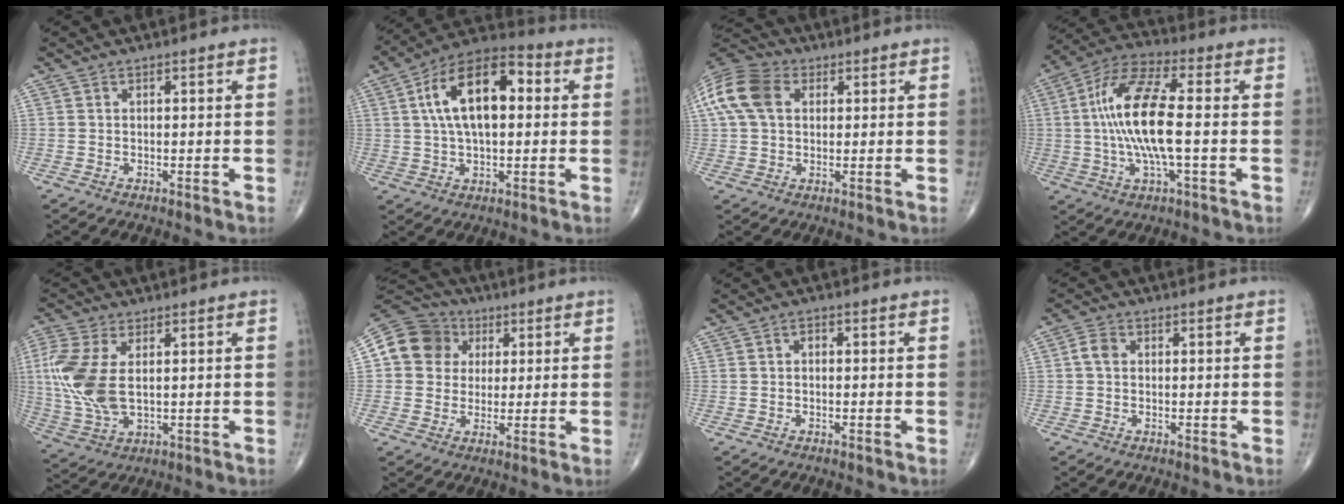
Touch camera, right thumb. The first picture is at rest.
{"total": 16.5, "force": [3.1, 8.2, 14.0], "torque": [-0.236, 0.026, 0.044]}
{"total": 13.0, "force": [3.5, 9.2, 8.5], "torque": [-0.180, 0.022, 0.057]}
{"total": 15.5, "force": [-0.1, 4.7, 14.8], "torque": [-0.307, 0.021, -0.008]}
{"total": 12.5, "force": [1.7, 6.8, 10.4], "torque": [-0.255, -0.003, 0.040]}
{"total": 11.1, "force": [2.5, 10.1, 3.8], "torque": [-0.050, 0.012, 0.035]}
{"total": 1.1, "force": [0.0, 0.7, 0.8], "torque": [-0.012, 0.004, -0.003]}
{"total": 2.6, "force": [0.2, 2.0, 1.7], "torque": [-0.032, 0.006, 0.000]}